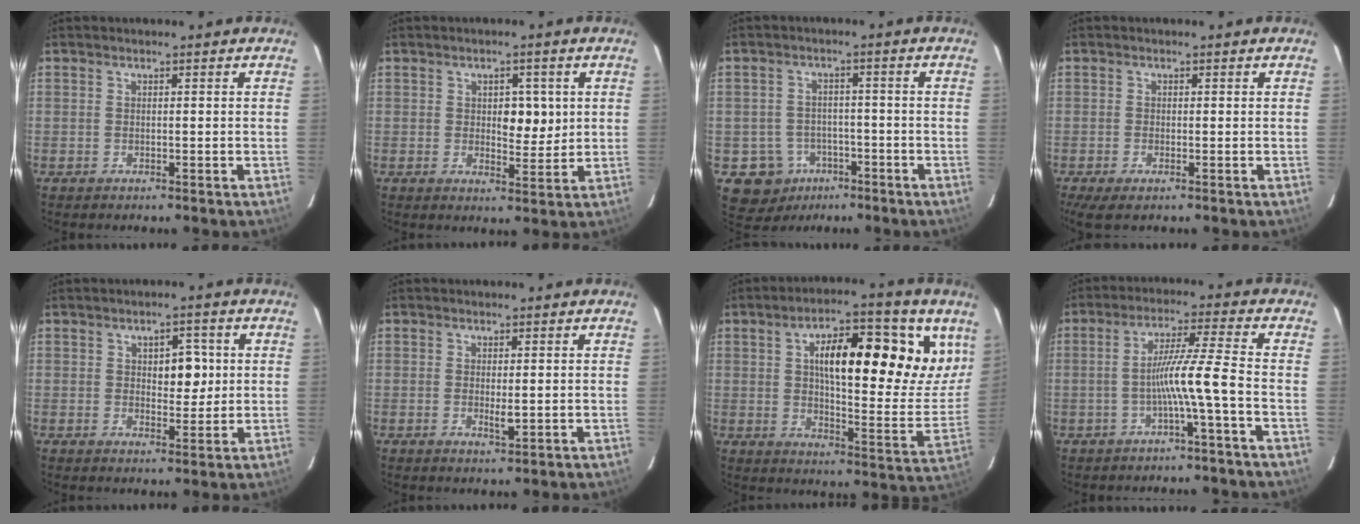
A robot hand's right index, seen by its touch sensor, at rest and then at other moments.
{"total": 4.7, "force": [1.0, 2.5, 3.8], "torque": [-0.046, -0.001, 0.018]}
{"total": 7.1, "force": [-3.0, 6.4, 1.0], "torque": [-0.024, 0.010, -0.035]}
{"total": 3.6, "force": [-2.0, 1.3, 2.7], "torque": [-0.054, -0.008, -0.030]}
{"total": 4.7, "force": [1.0, 2.6, 3.8], "torque": [-0.049, 0.005, 0.018]}
{"total": 2.0, "force": [-0.2, 0.5, 1.9], "torque": [-0.034, -0.004, -0.002]}
{"total": 22.1, "force": [8.7, 6.3, 19.4], "torque": [-0.274, 0.023, 0.130]}
{"total": 6.8, "force": [-2.2, -1.6, 6.3], "torque": [-0.112, 0.014, -0.040]}